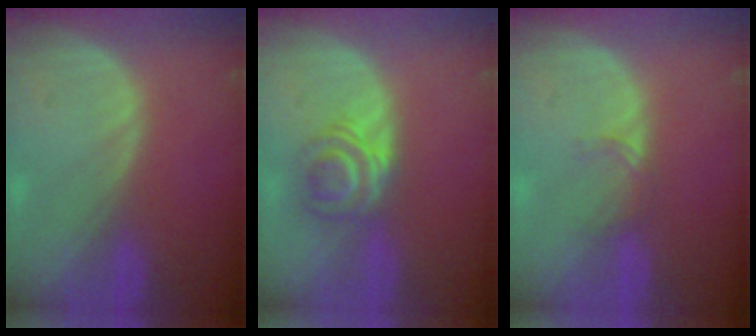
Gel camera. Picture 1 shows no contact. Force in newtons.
{"total": 5.8, "press": 4.9, "slide": 3.2}
{"total": 1.5, "press": 1.5, "slide": 0.2}